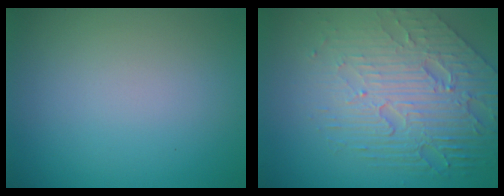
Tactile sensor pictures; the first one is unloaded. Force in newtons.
{"total": 8.3, "press": 5.6, "slide": 6.1}